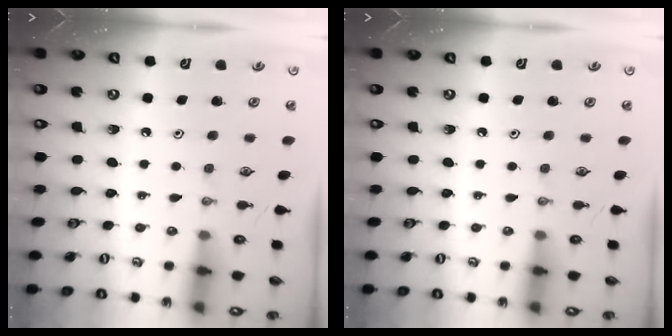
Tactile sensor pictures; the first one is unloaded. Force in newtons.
{"total": 0.0}